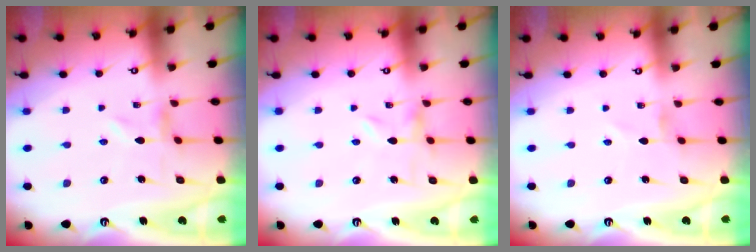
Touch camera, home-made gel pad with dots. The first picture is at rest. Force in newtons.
{"total": 0.0}
{"total": 0.0}